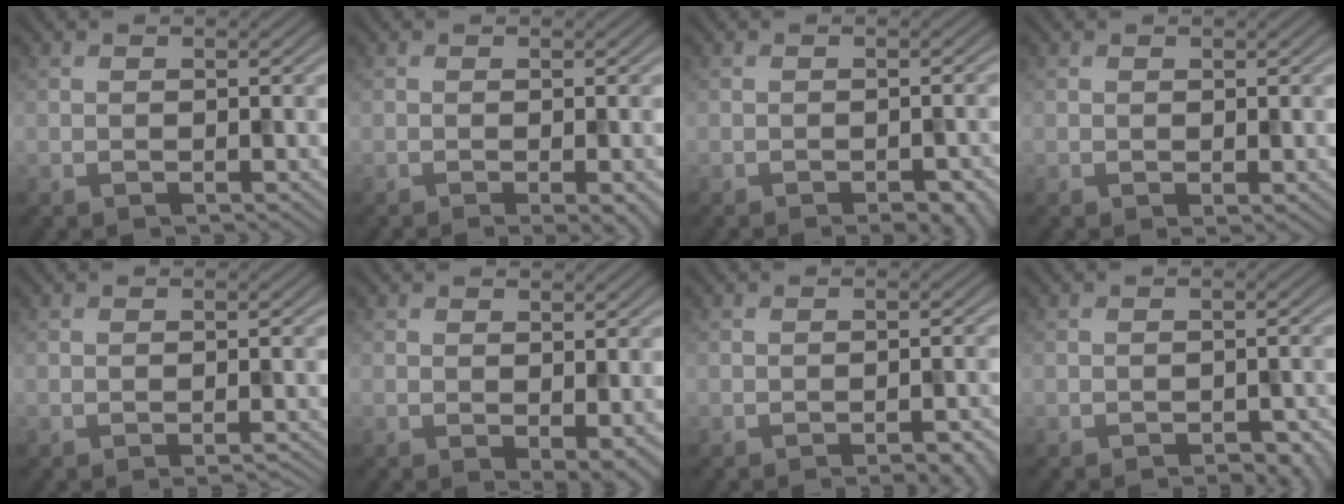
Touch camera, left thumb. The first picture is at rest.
{"total": 3.4, "force": [-1.4, 0.7, 3.0], "torque": [-0.036, 0.001, -0.020]}
{"total": 4.1, "force": [-2.7, 1.3, 2.7], "torque": [-0.037, 0.003, -0.021]}
{"total": 0.6, "force": [0.1, 0.1, 0.6], "torque": [-0.010, -0.003, 0.001]}
{"total": 1.2, "force": [-0.7, 0.2, 0.9], "torque": [-0.006, 0.003, -0.016]}
{"total": 2.6, "force": [-0.4, 0.8, 2.5], "torque": [-0.040, -0.008, -0.005]}
{"total": 3.9, "force": [-2.6, 0.9, 2.8], "torque": [-0.032, 0.010, -0.032]}
{"total": 4.0, "force": [-3.0, 1.3, 2.3], "torque": [-0.034, 0.010, -0.027]}